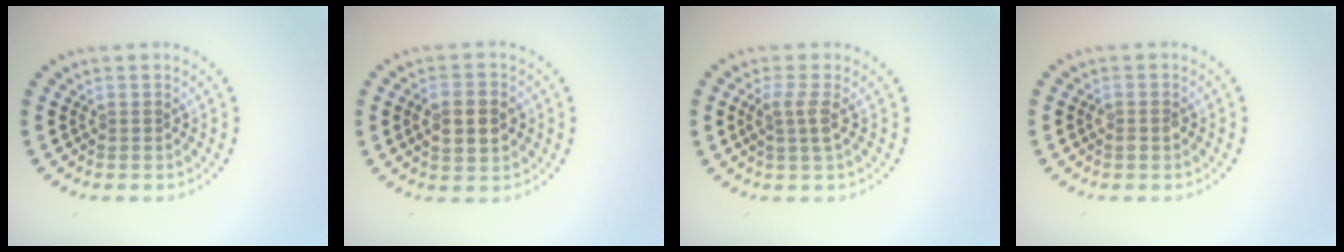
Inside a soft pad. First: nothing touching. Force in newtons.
{"total": 3.7, "press": 3.7, "slide": 0.1}
{"total": 1.9, "press": 1.5, "slide": 1.1}
{"total": 1.0, "press": 1.0, "slide": 0.2}